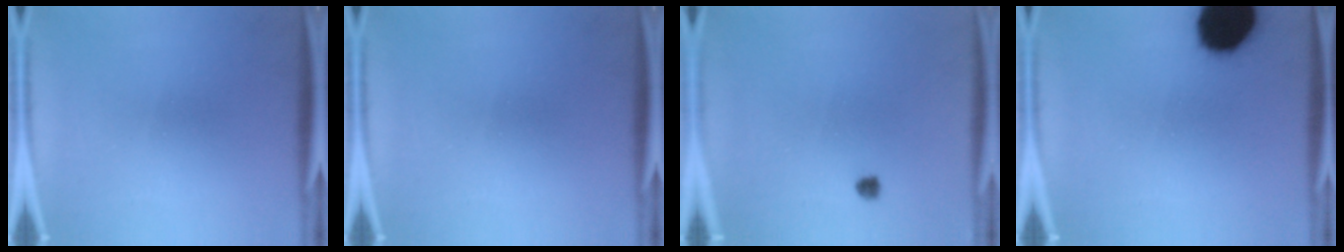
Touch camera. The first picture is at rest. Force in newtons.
{"total": 0.0}
{"total": 1.2}
{"total": 17.7}